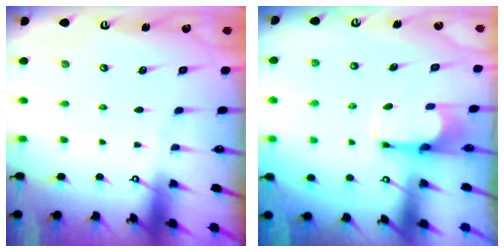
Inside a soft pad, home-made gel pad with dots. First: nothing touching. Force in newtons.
{"total": 2.6, "press": 2.5, "slide": 1.0}